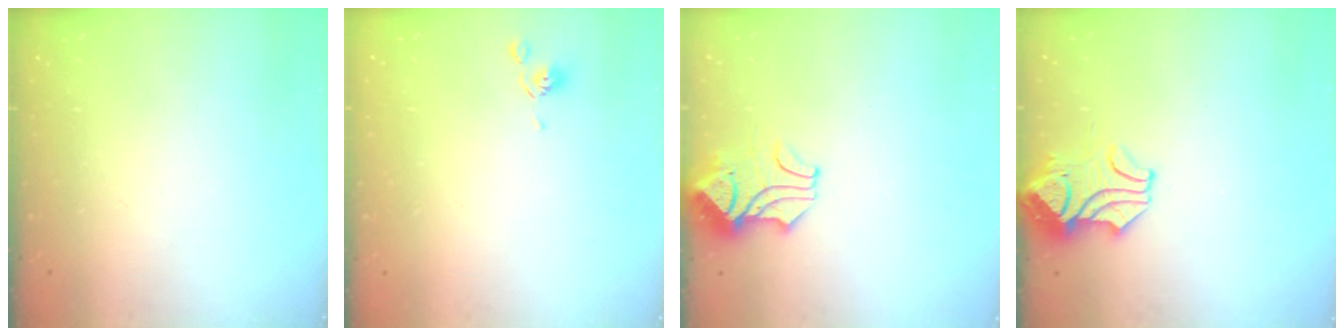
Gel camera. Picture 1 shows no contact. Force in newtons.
{"total": 1.8, "press": 1.8, "slide": 0.1}
{"total": 1.9, "press": 1.5, "slide": 1.1}
{"total": 1.0, "press": 0.6, "slide": 0.7}